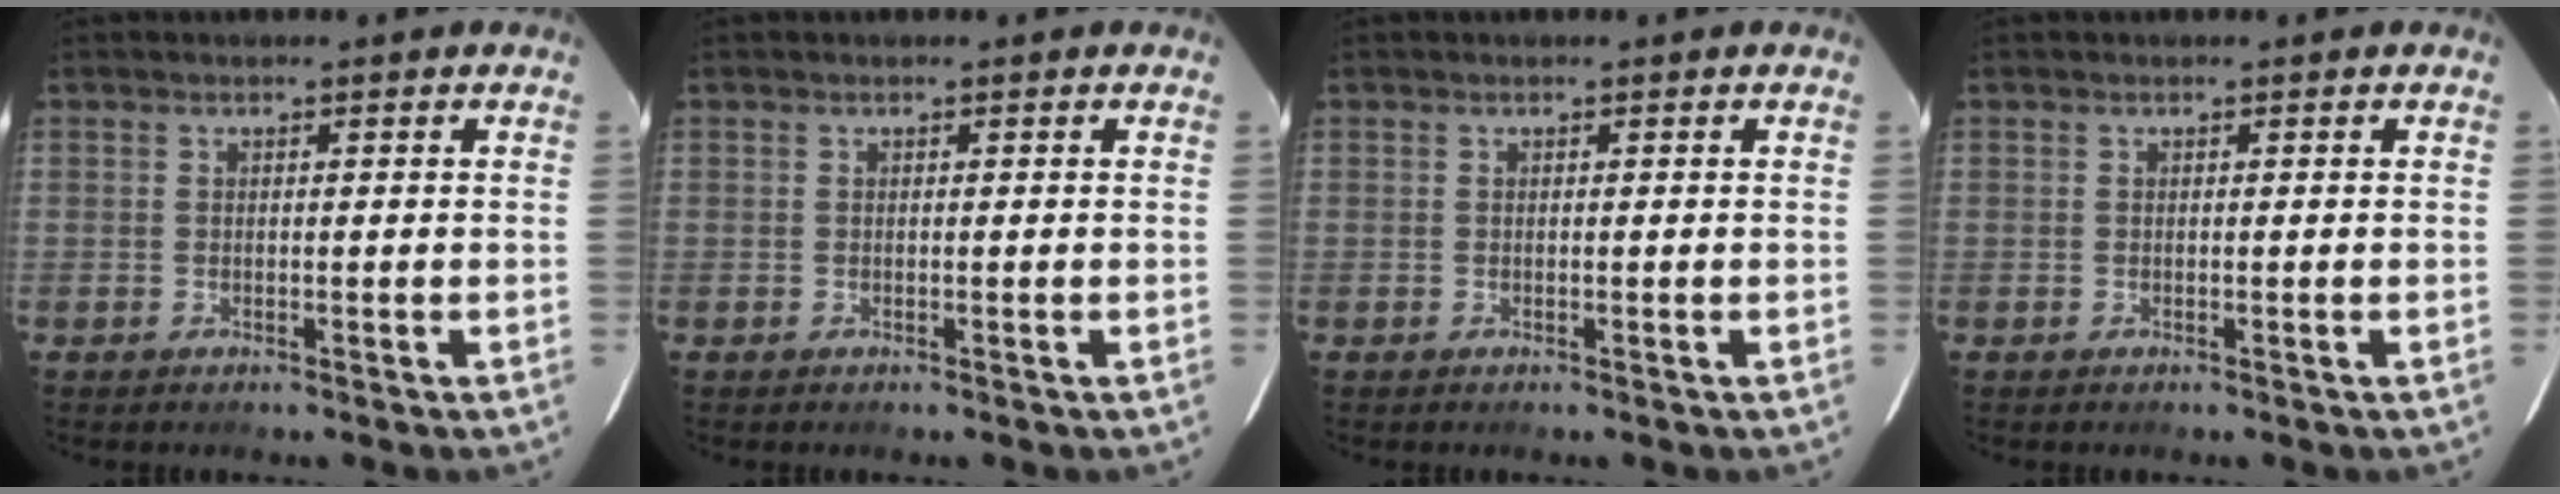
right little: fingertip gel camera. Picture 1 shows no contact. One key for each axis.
{"total": 0.0}
{"total": 0.0}
{"total": 0.0}